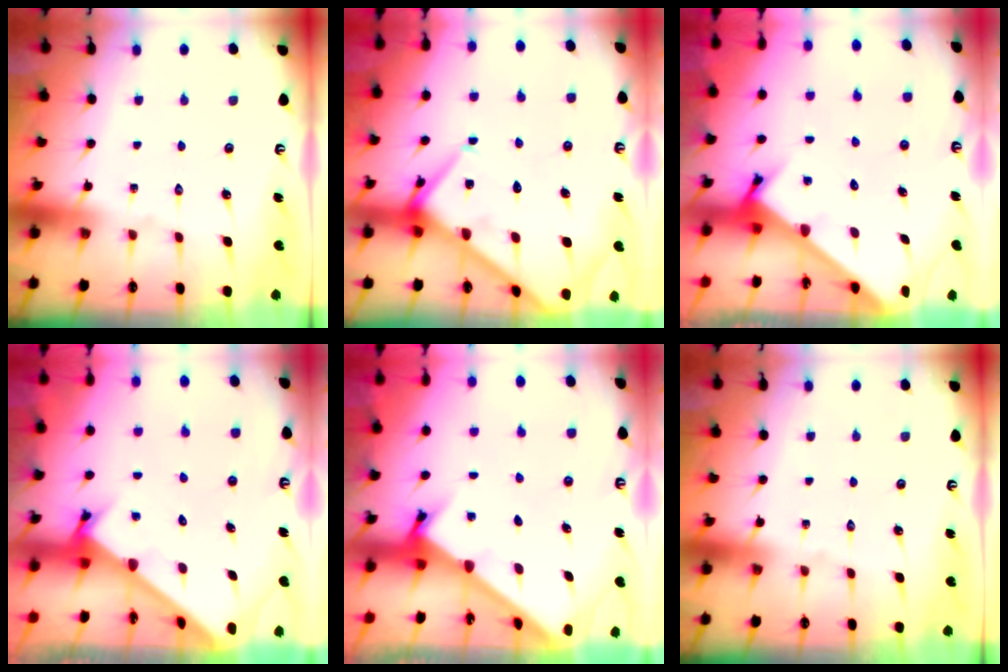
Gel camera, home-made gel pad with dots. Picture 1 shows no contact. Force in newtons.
{"total": 15.2, "press": 15.2, "slide": 1.6}
{"total": 3.2, "press": 3.2, "slide": 0.2}
{"total": 2.7, "press": 2.7, "slide": 0.3}
{"total": 2.6, "press": 2.6, "slide": 0.3}
{"total": 0.0}